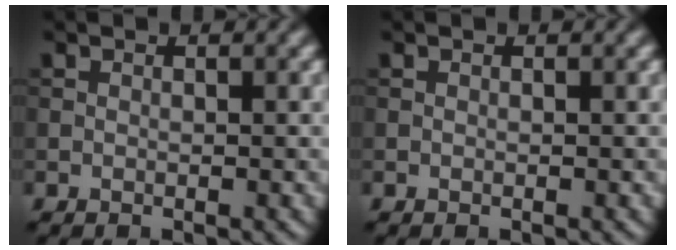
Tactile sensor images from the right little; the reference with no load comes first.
{"total": 0.0}